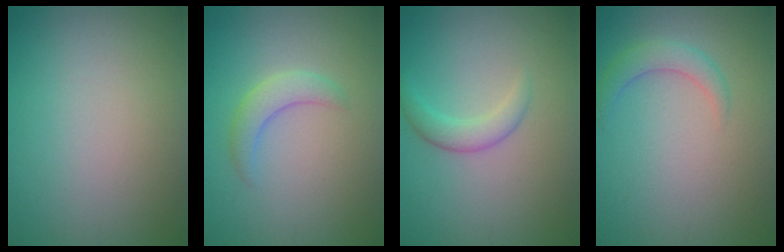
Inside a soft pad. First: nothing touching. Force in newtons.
{"total": 2.3, "press": 2.3, "slide": 0.2}
{"total": 2.1, "press": 2.1, "slide": 0.1}
{"total": 2.0, "press": 2.0, "slide": 0.1}